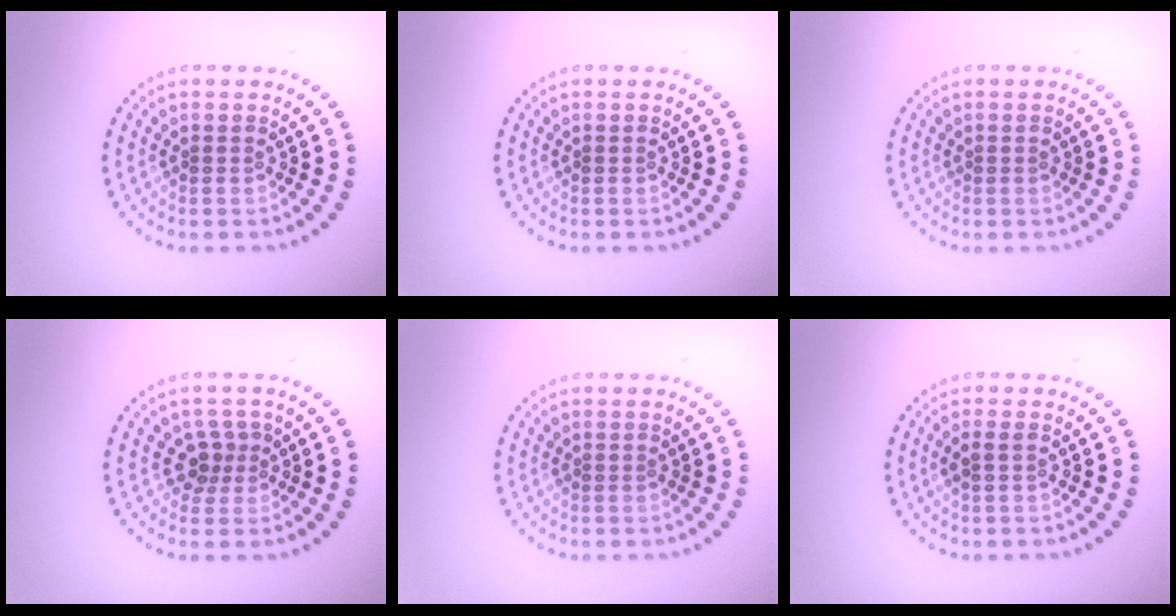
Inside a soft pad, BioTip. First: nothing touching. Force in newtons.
{"total": 0.0}
{"total": 0.0}
{"total": 2.3, "press": 1.8, "slide": 1.4}
{"total": 0.0}
{"total": 0.9, "press": 0.8, "slide": 0.2}